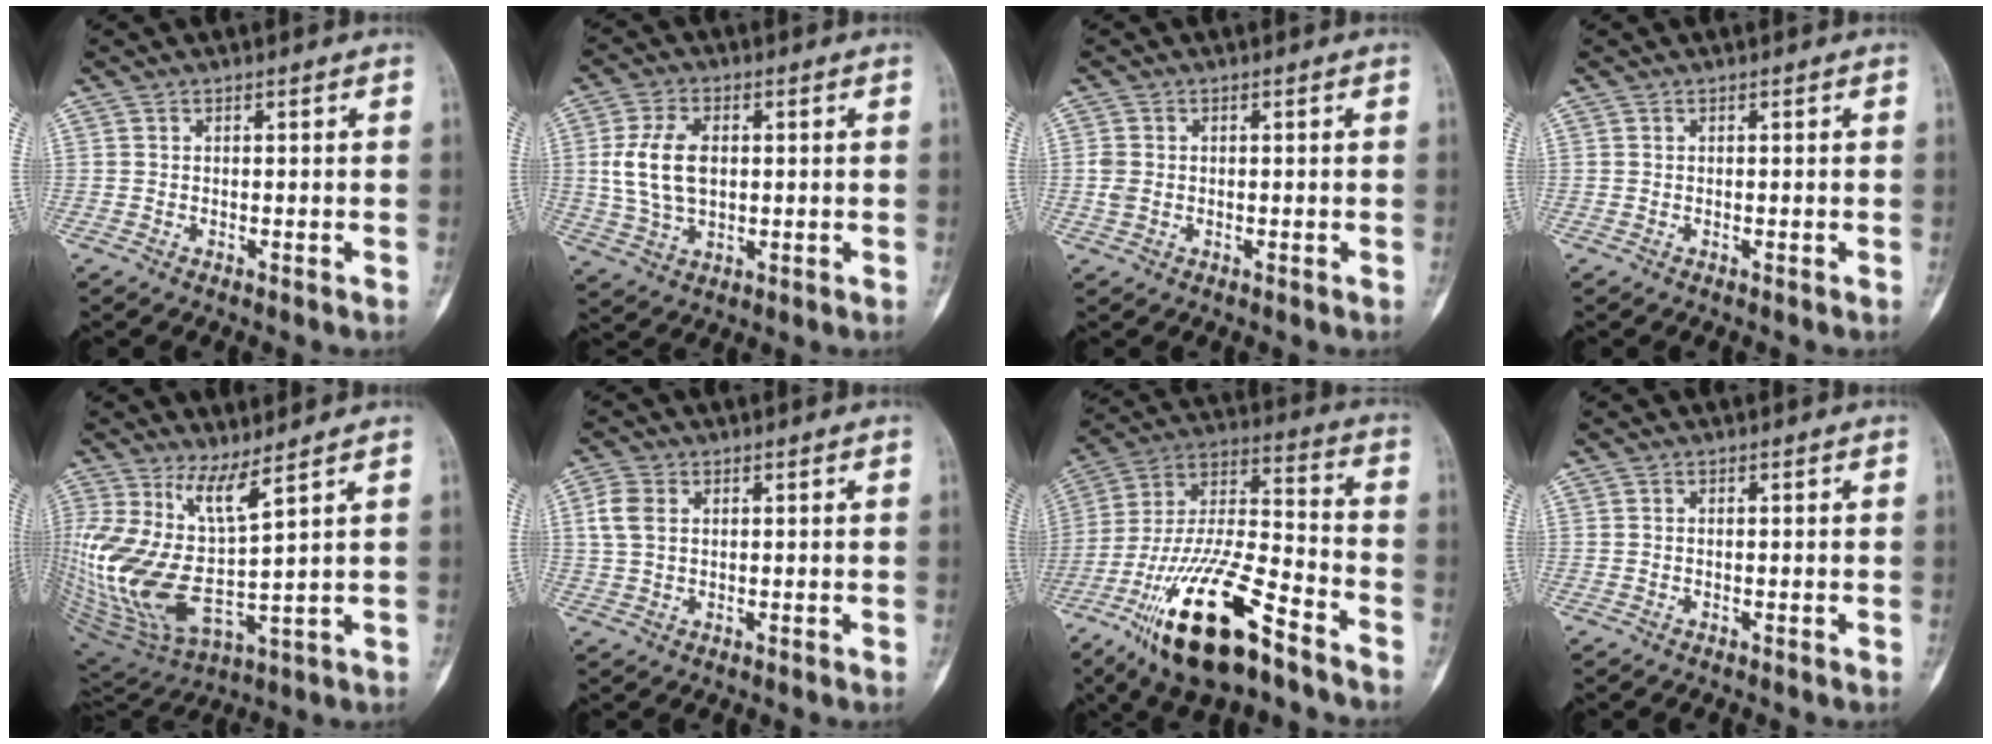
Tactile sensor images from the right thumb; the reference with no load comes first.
{"total": 9.9, "force": [1.0, 6.2, 7.7], "torque": [-0.145, 0.002, 0.026]}
{"total": 2.2, "force": [-0.1, 1.8, 1.4], "torque": [-0.033, 0.004, -0.001]}
{"total": 0.0}
{"total": 15.9, "force": [5.1, 4.1, 14.5], "torque": [-0.318, -0.050, 0.129]}
{"total": 4.7, "force": [1.1, 3.2, 3.2], "torque": [-0.072, 0.006, 0.021]}
{"total": 23.0, "force": [-13.7, 7.0, 17.1], "torque": [-0.347, 0.060, -0.246]}
{"total": 0.0}